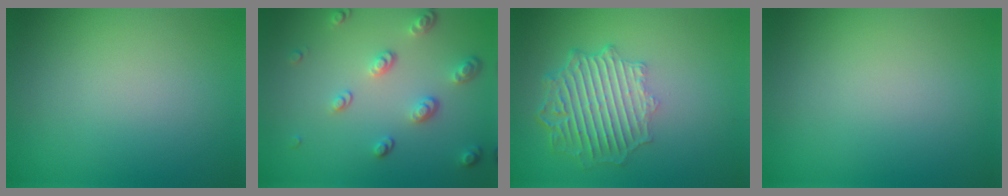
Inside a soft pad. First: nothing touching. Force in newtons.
{"total": 3.3, "press": 2.5, "slide": 2.1}
{"total": 6.1, "press": 4.6, "slide": 4.0}
{"total": 0.0}